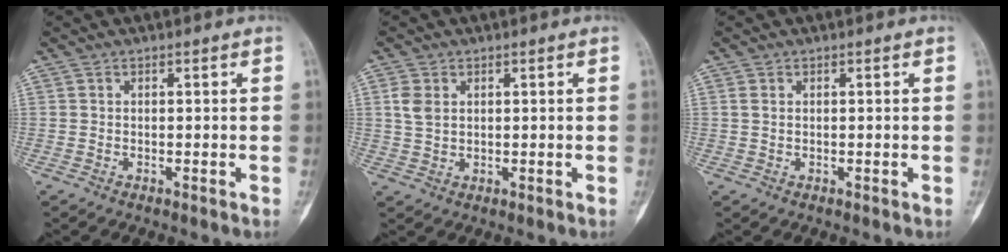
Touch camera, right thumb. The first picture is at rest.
{"total": 3.7, "force": [1.1, 2.5, 2.4], "torque": [-0.044, 0.001, 0.026]}
{"total": 0.9, "force": [0.3, 0.5, 0.7], "torque": [-0.016, 0.004, 0.009]}